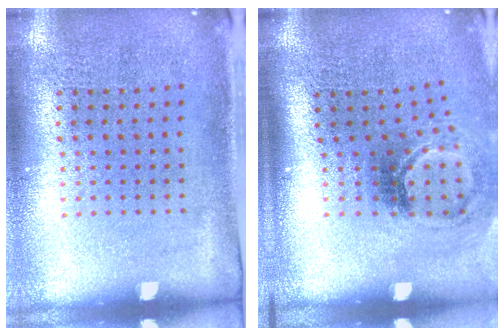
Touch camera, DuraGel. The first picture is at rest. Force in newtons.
{"total": 1.9, "press": 1.2, "slide": 1.5}